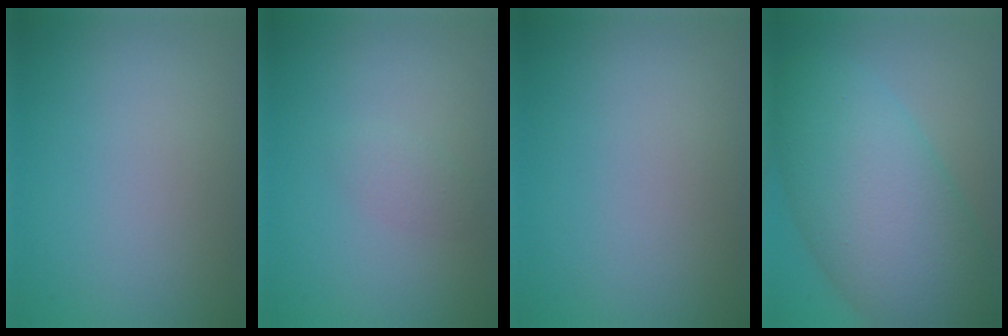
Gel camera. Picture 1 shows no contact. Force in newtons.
{"total": 1.1, "press": 1.1, "slide": 0.1}
{"total": 0.0}
{"total": 11.1, "press": 11.1, "slide": 0.3}